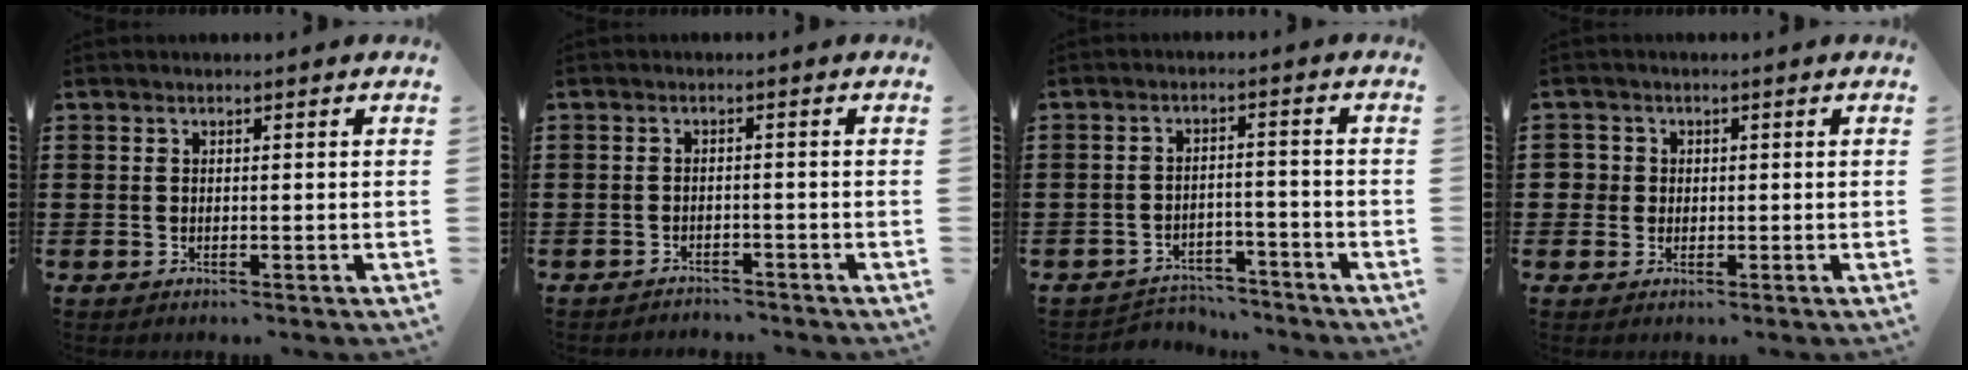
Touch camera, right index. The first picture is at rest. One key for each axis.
{"total": 1.7, "fx": -1.7, "fy": 0.2, "fz": -0.1, "tx": -0.005, "ty": 0.002, "tz": -0.038}
{"total": 3.5, "fx": -3.4, "fy": 0.6, "fz": 0.4, "tx": -0.011, "ty": 0.006, "tz": -0.072}
{"total": 2.3, "fx": 0.3, "fy": 2.3, "fz": 0.5, "tx": -0.020, "ty": 0.009, "tz": 0.002}